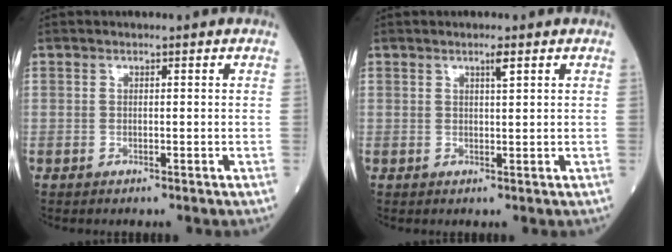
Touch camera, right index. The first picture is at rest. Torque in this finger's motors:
{"motor_torque": [-0.01, 0.06, -0.01, 0.04]}